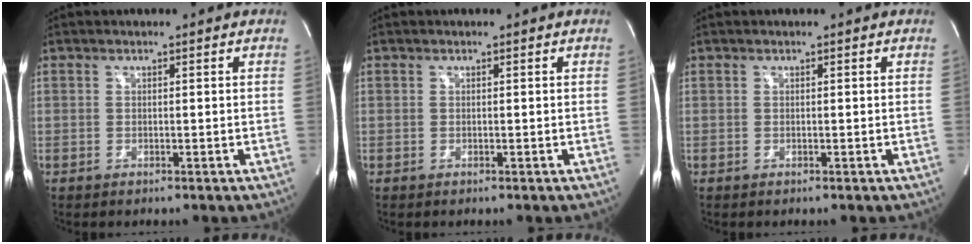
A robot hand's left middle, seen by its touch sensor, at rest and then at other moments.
{"total": 0.0}
{"total": 0.0}